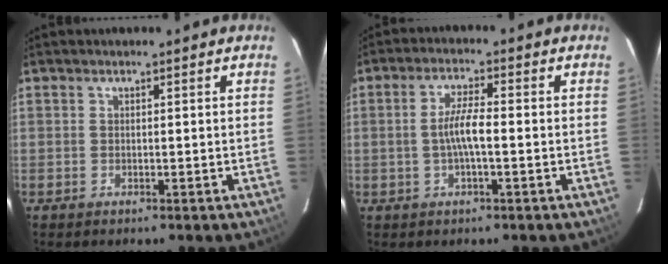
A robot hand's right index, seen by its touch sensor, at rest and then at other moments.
{"total": 4.7, "force": [-0.8, 0.7, 4.6], "torque": [-0.089, 0.004, -0.014]}